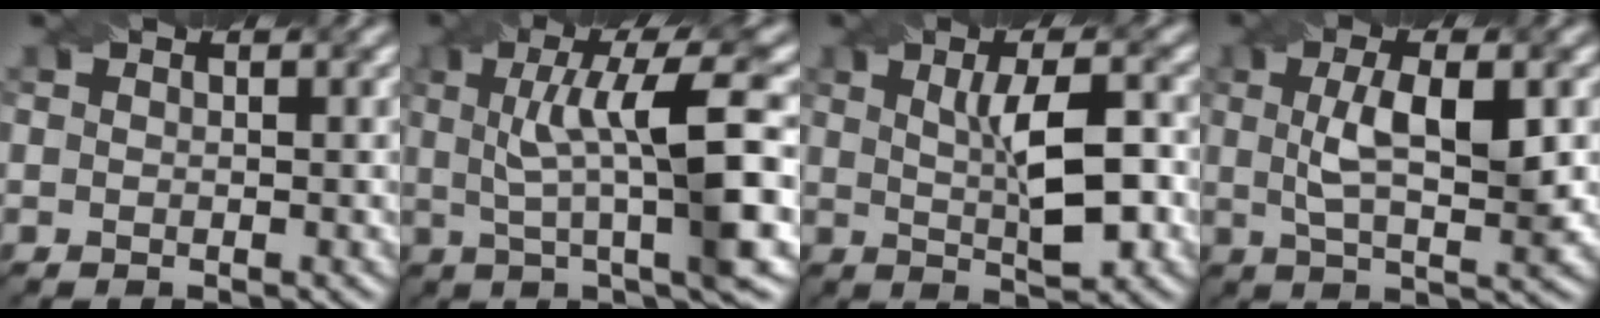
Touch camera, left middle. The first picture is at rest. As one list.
[{"total": 9.6, "force": [1.4, 1.8, 9.4], "torque": [-0.140, 0.009, 0.028]}, {"total": 6.1, "force": [0.6, 1.7, 5.9], "torque": [-0.089, 0.007, 0.011]}, {"total": 5.6, "force": [0.8, 1.7, 5.3], "torque": [-0.094, 0.004, 0.014]}]